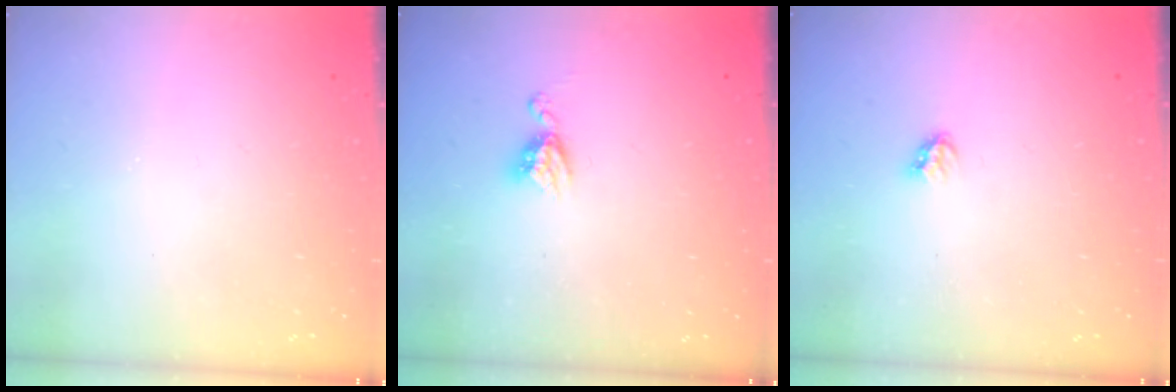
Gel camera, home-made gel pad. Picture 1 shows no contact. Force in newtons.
{"total": 5.3, "press": 5.3, "slide": 0.5}
{"total": 2.8, "press": 2.8, "slide": 0.5}